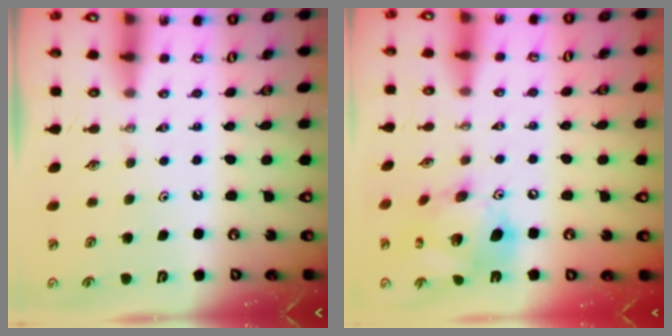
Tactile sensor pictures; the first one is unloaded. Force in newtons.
{"total": 15.7, "press": 15.6, "slide": 1.9}